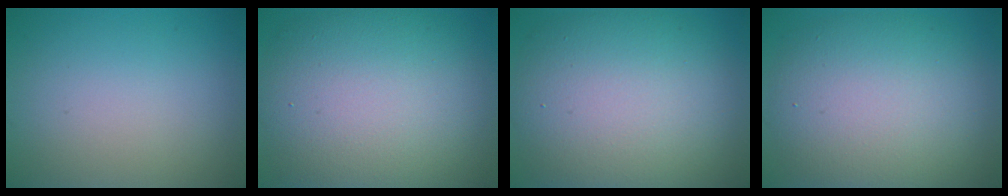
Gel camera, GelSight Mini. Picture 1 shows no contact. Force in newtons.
{"total": 12.9, "press": 12.8, "slide": 1.4}
{"total": 11.6, "press": 11.6, "slide": 0.6}
{"total": 10.1, "press": 10.1, "slide": 0.9}